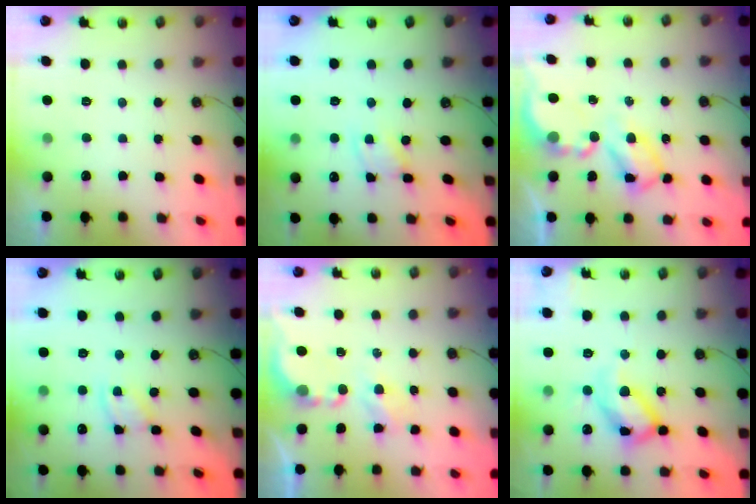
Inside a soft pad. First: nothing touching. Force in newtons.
{"total": 1.9, "press": 1.9, "slide": 0.2}
{"total": 7.5, "press": 7.5, "slide": 0.6}
{"total": 1.9, "press": 1.9, "slide": 0.3}
{"total": 3.8, "press": 3.8, "slide": 0.2}
{"total": 16.7, "press": 16.6, "slide": 1.5}